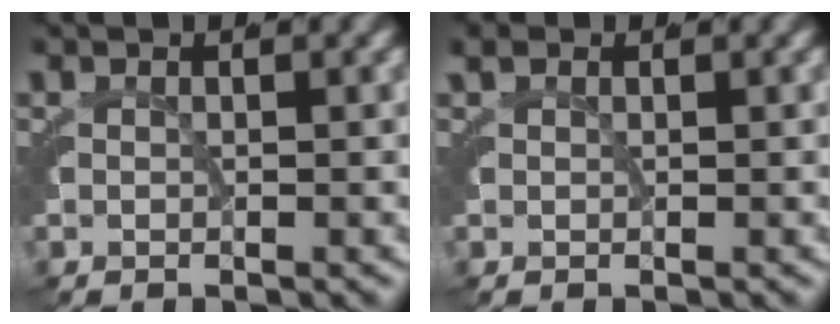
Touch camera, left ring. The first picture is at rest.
{"total": 0.5, "force": [0.5, 0.2, 0.1], "torque": [-0.008, -0.002, 0.013]}